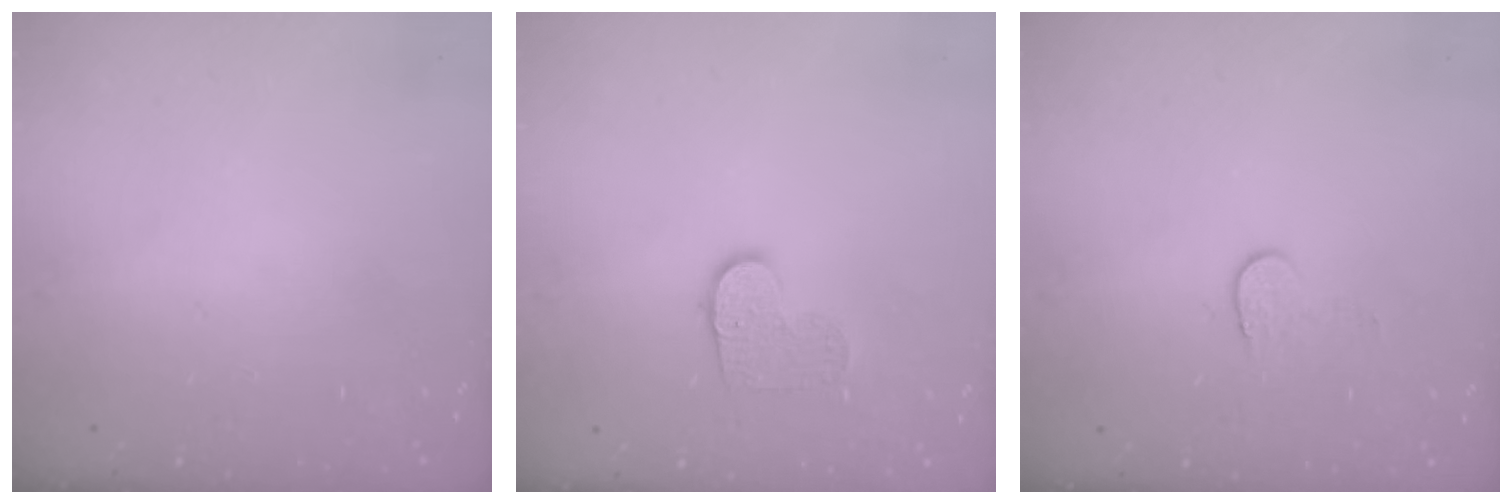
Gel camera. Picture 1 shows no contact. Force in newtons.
{"total": 8.0, "press": 8.0, "slide": 0.4}
{"total": 5.9, "press": 5.9, "slide": 0.5}